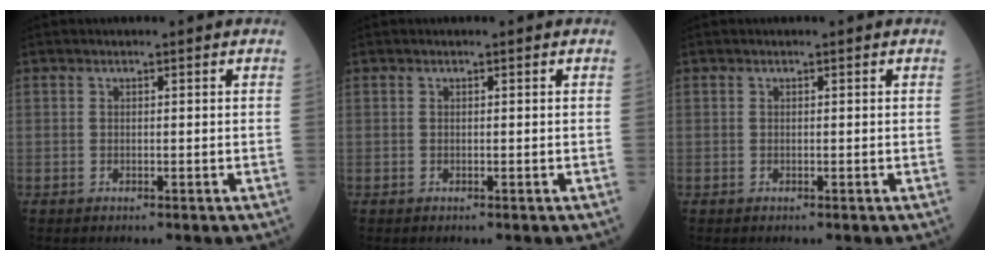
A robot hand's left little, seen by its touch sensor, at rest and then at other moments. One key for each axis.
{"total": 0.0}
{"total": 0.0}